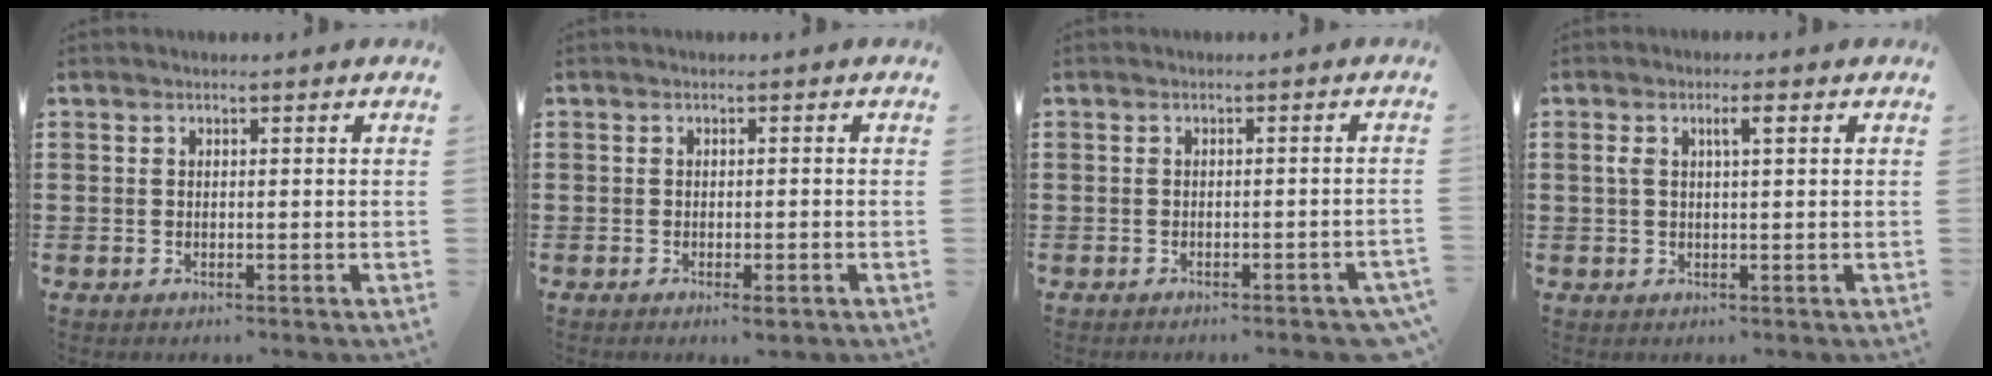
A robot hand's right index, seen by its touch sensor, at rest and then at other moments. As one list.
[{"total": 0.9, "force": [-0.6, 0.1, 0.7], "torque": [-0.012, -0.005, -0.011]}, {"total": 1.5, "force": [-1.3, 0.1, 0.7], "torque": [-0.013, 0.001, -0.026]}, {"total": 2.7, "force": [0.9, 0.6, 2.4], "torque": [-0.050, 0.007, 0.012]}]